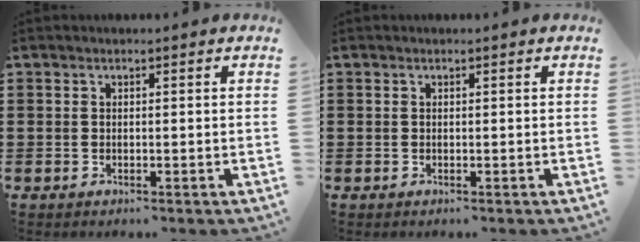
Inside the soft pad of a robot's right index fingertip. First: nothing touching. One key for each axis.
{"total": 0.0}